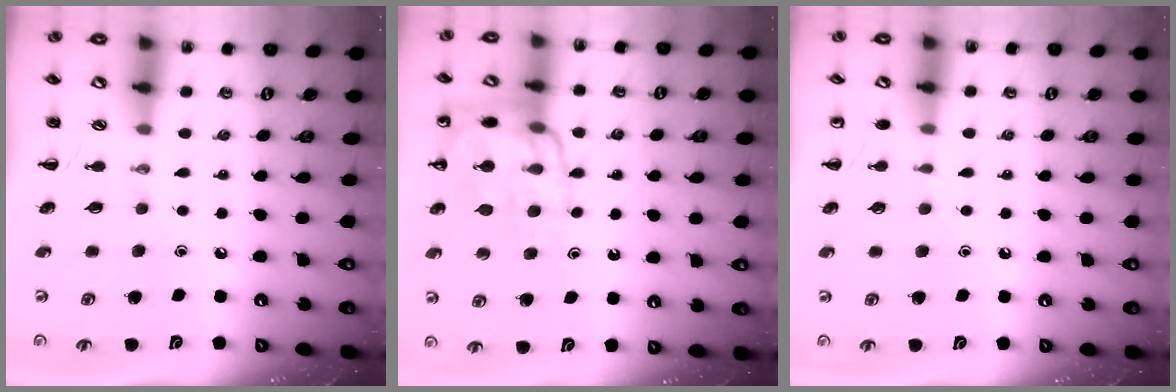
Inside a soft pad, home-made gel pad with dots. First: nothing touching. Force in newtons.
{"total": 16.1, "press": 16.0, "slide": 2.0}
{"total": 3.8, "press": 3.6, "slide": 1.3}